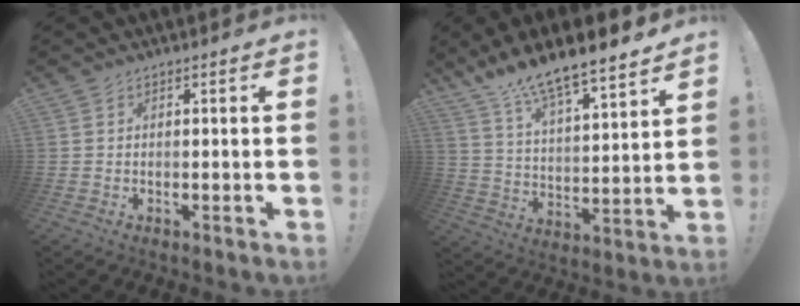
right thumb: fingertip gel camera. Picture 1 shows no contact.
{"total": 12.0, "force": [11.0, 1.2, 4.7], "torque": [-0.101, -0.095, 0.191]}